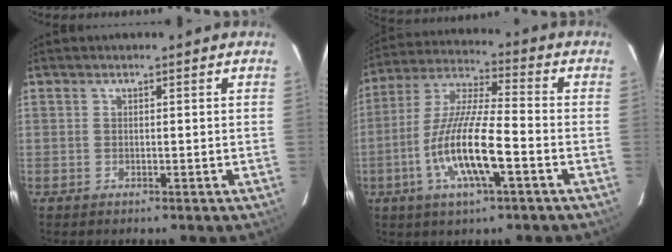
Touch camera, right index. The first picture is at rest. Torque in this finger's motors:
{"motor_torque": [1.26, -0.88, 0.93, 0.21]}